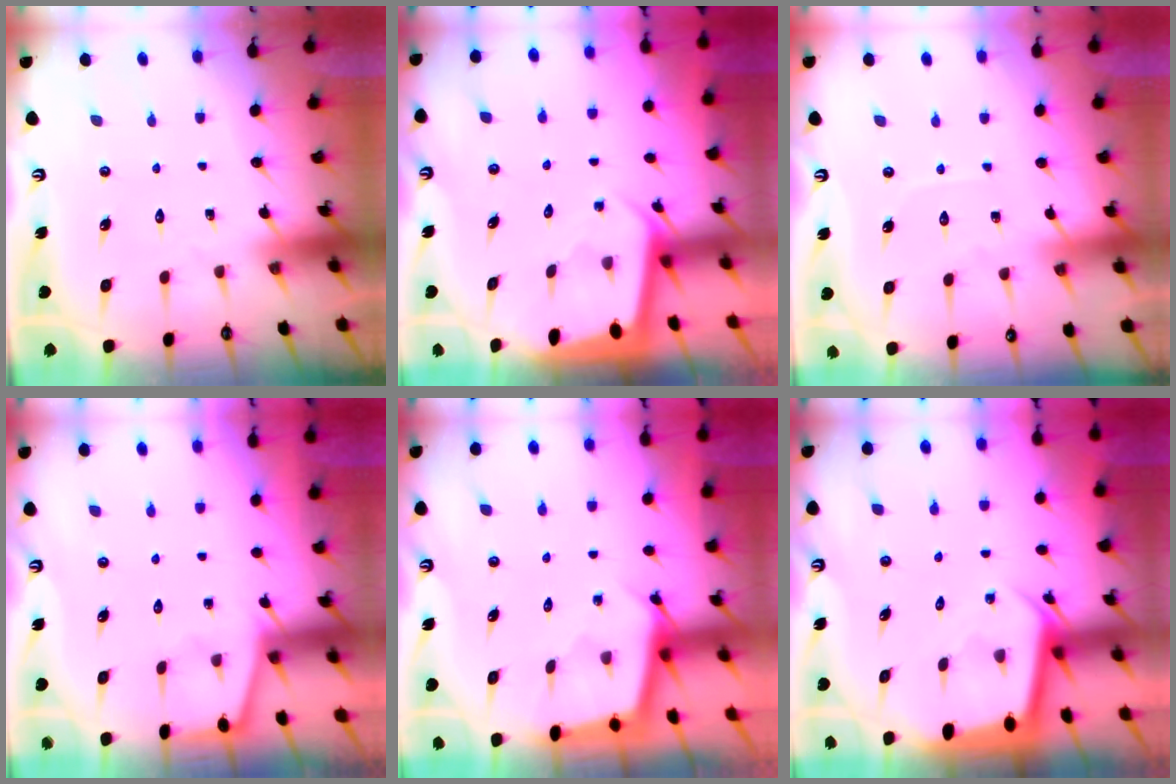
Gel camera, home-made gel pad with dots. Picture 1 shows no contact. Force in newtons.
{"total": 1.9, "press": 1.9, "slide": 0.0}
{"total": 2.9, "press": 2.9, "slide": 0.4}
{"total": 1.1, "press": 1.0, "slide": 0.2}
{"total": 2.1, "press": 2.1, "slide": 0.1}
{"total": 2.5, "press": 2.5, "slide": 0.1}